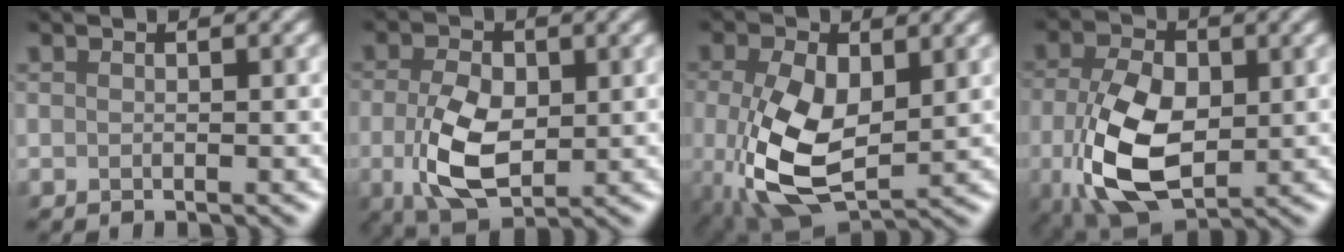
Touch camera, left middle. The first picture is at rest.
{"total": 5.8, "force": [-0.6, 3.2, 4.8], "torque": [-0.105, -0.008, -0.011]}
{"total": 7.6, "force": [-0.9, 3.8, 6.6], "torque": [-0.158, -0.007, -0.017]}
{"total": 8.4, "force": [-1.3, 4.9, 6.8], "torque": [-0.156, -0.014, -0.023]}